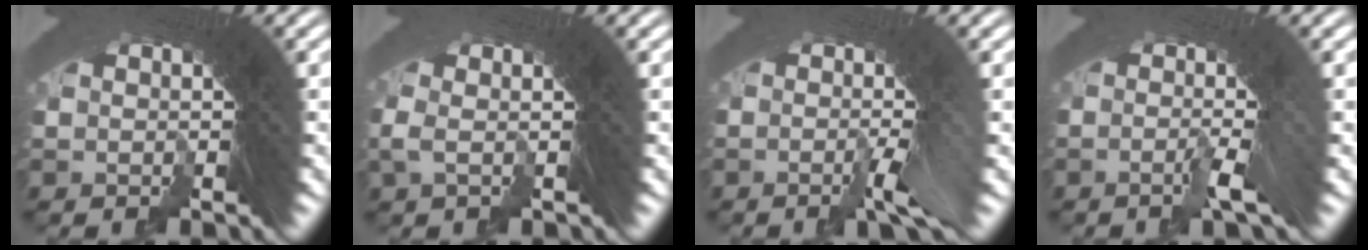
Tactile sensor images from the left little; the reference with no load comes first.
{"total": 2.1, "force": [0.3, 0.1, 2.1], "torque": [-0.027, 0.011, -0.001]}
{"total": 3.1, "force": [-1.3, -0.4, 2.8], "torque": [-0.031, 0.012, -0.030]}
{"total": 2.4, "force": [-1.1, -0.7, 2.0], "torque": [-0.024, 0.010, -0.026]}